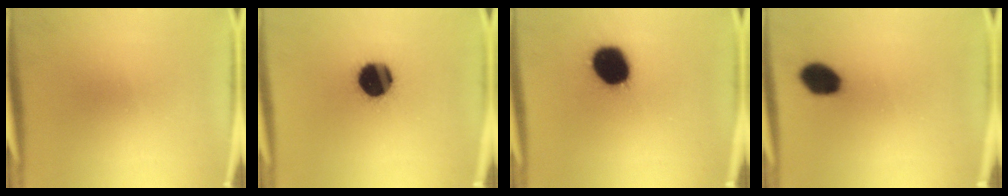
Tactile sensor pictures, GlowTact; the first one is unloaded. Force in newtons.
{"total": 16.2}
{"total": 16.3}
{"total": 7.5}